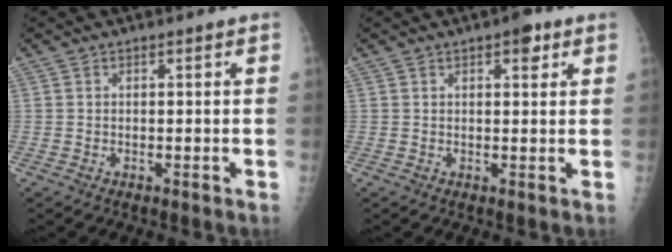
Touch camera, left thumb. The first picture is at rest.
{"total": 3.4, "force": [1.9, 1.5, 2.4], "torque": [-0.020, -0.005, 0.022]}